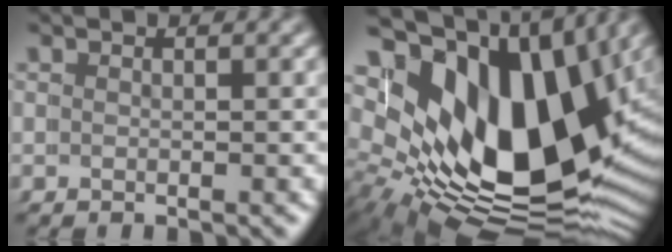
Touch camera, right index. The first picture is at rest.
{"total": 18.8, "force": [1.7, 11.7, 14.5], "torque": [-0.271, -0.045, 0.044]}